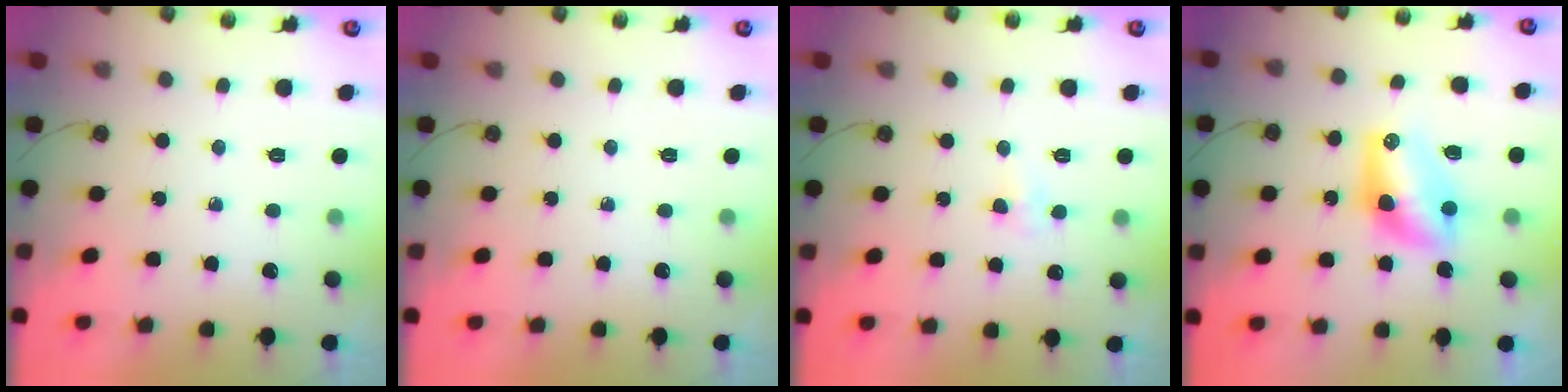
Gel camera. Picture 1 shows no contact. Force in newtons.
{"total": 0.0}
{"total": 3.7, "press": 3.6, "slide": 0.7}
{"total": 8.5, "press": 8.4, "slide": 0.8}